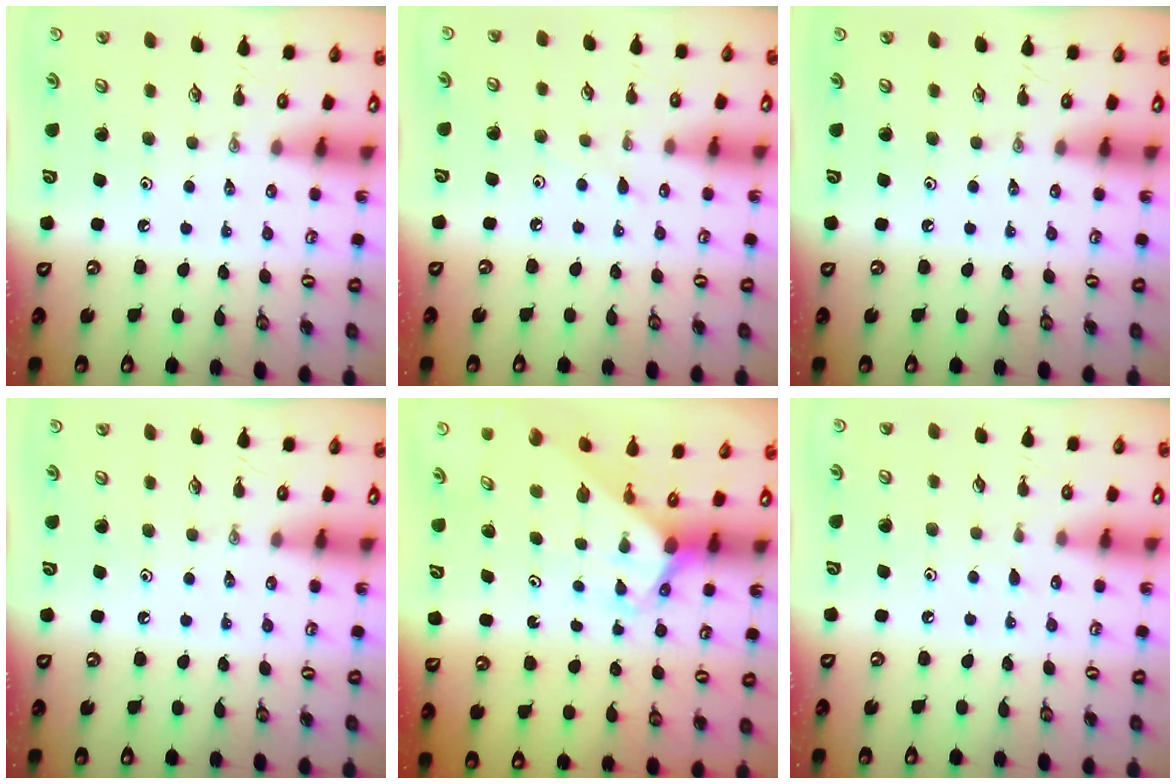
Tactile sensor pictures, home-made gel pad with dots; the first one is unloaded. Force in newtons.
{"total": 2.5, "press": 2.5, "slide": 0.4}
{"total": 0.0}
{"total": 0.0}
{"total": 3.0, "press": 3.0, "slide": 0.2}
{"total": 2.9, "press": 2.9, "slide": 0.4}